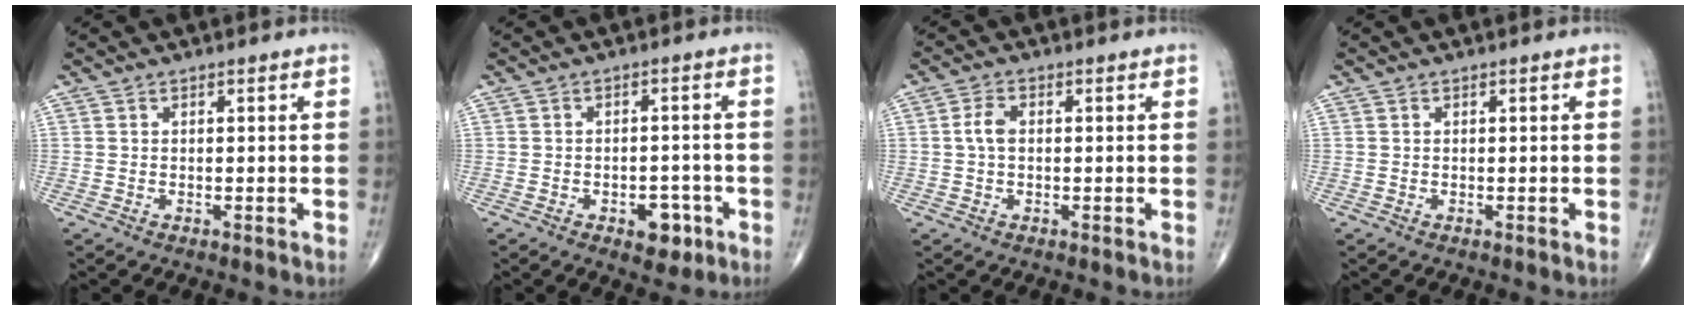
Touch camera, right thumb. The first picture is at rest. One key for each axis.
{"total": 5.4, "fx": -2.5, "fy": 3.2, "fz": 3.5, "tx": -0.021, "ty": 0.017, "tz": -0.028}
{"total": 3.1, "fx": 0.2, "fy": 1.9, "fz": 2.5, "tx": -0.055, "ty": 0.007, "tz": -0.002}
{"total": 0.0}